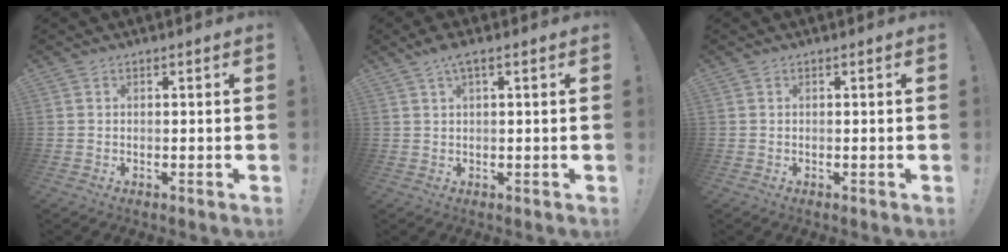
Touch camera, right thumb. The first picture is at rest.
{"total": 3.6, "force": [1.7, 0.8, 3.0], "torque": [-0.047, -0.004, 0.025]}
{"total": 0.0}